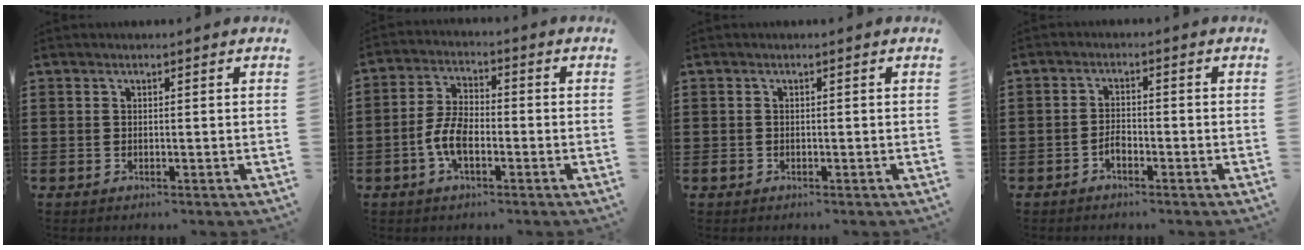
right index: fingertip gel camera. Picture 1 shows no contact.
{"total": 6.1, "force": [-2.0, 3.0, 5.0], "torque": [-0.120, 0.000, -0.044]}
{"total": 0.8, "force": [-0.3, 0.7, 0.1], "torque": [-0.004, 0.004, -0.009]}
{"total": 1.8, "force": [-1.3, 0.9, 0.9], "torque": [-0.021, 0.004, -0.027]}